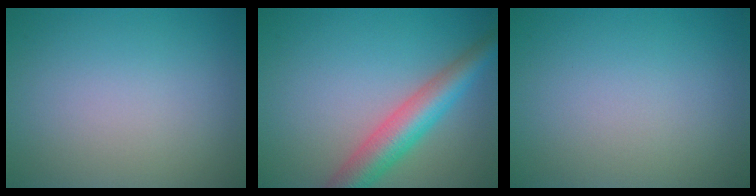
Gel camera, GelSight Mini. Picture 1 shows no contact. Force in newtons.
{"total": 5.7, "press": 5.7, "slide": 0.3}
{"total": 0.0}